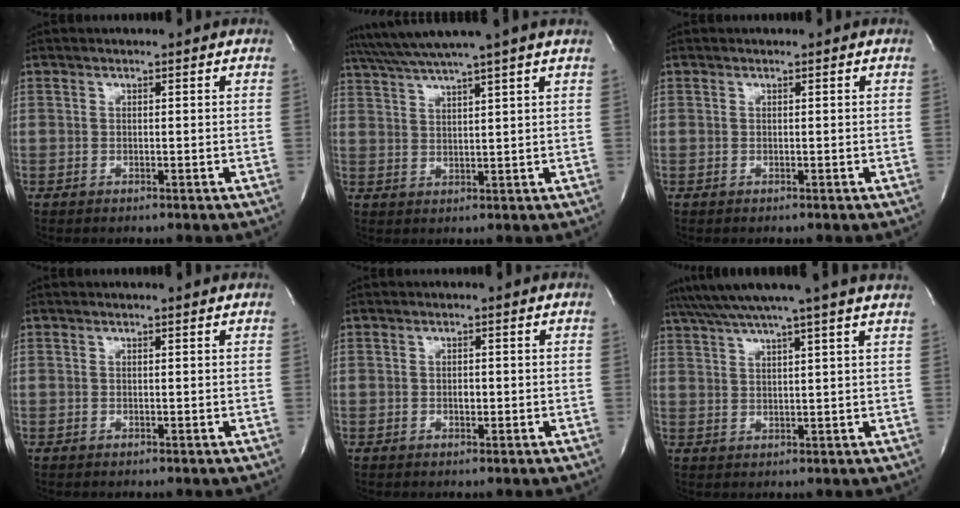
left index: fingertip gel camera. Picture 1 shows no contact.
{"total": 9.5, "force": [8.0, -2.2, 4.6], "torque": [-0.082, 0.012, 0.122]}
{"total": 0.0}
{"total": 0.9, "force": [0.9, -0.1, 0.2], "torque": [-0.014, 0.001, 0.010]}
{"total": 1.0, "force": [-0.1, 0.6, 0.8], "torque": [-0.018, 0.000, -0.002]}
{"total": 13.0, "force": [11.2, -1.9, 6.5], "torque": [-0.118, 0.007, 0.150]}